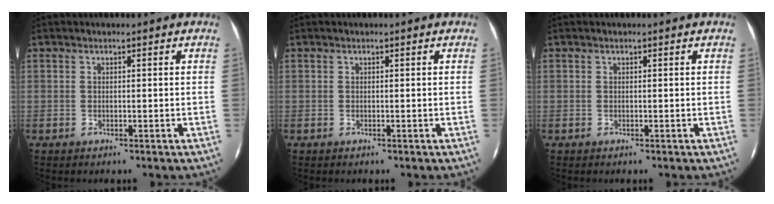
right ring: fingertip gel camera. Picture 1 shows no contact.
{"total": 0.0}
{"total": 0.0}